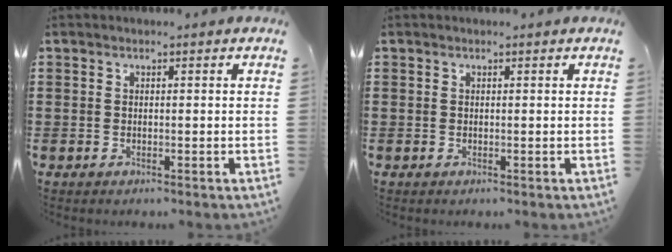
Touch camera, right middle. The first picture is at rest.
{"total": 0.0}